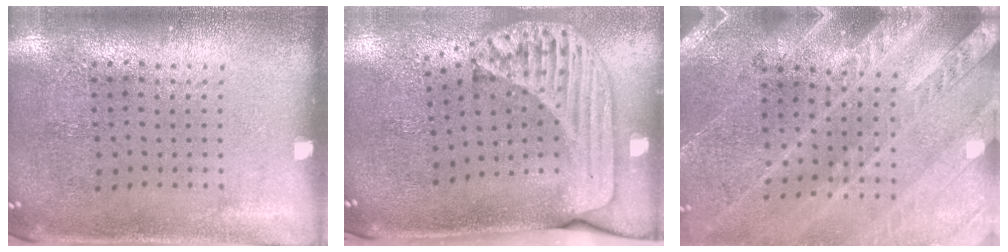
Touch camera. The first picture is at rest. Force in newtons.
{"total": 2.4, "press": 1.8, "slide": 1.7}
{"total": 3.0, "press": 2.7, "slide": 1.2}